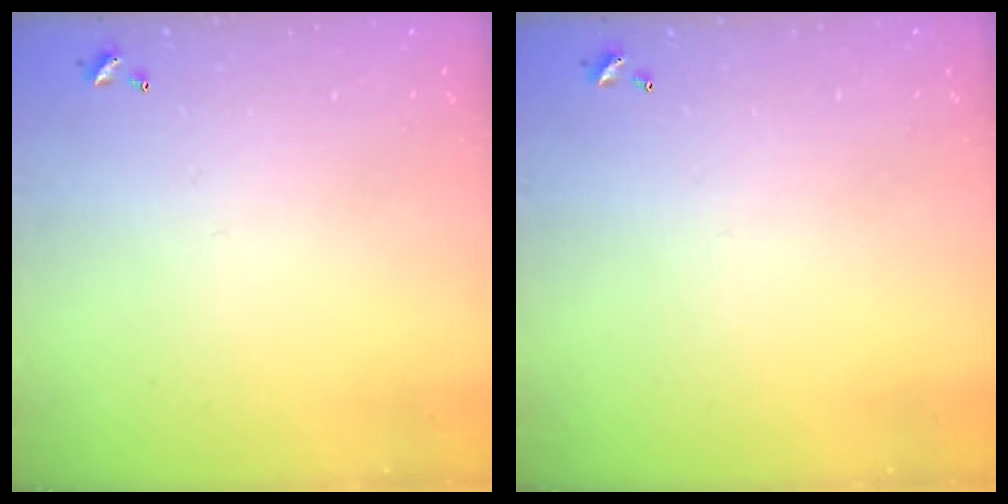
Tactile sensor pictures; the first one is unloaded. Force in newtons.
{"total": 0.0}